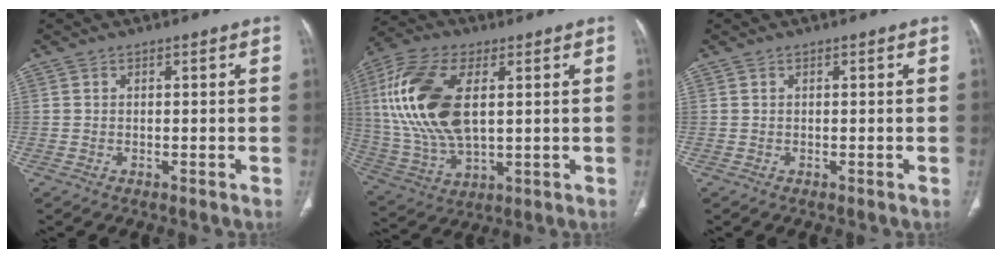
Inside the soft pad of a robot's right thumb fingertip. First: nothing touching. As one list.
[{"total": 19.3, "force": [3.7, 9.9, 16.2], "torque": [-0.348, -0.005, 0.074]}, {"total": 0.0}]